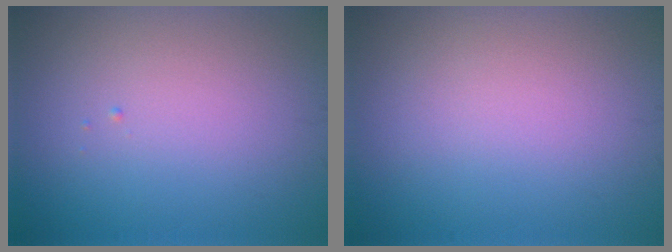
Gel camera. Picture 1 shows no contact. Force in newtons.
{"total": 0.0}